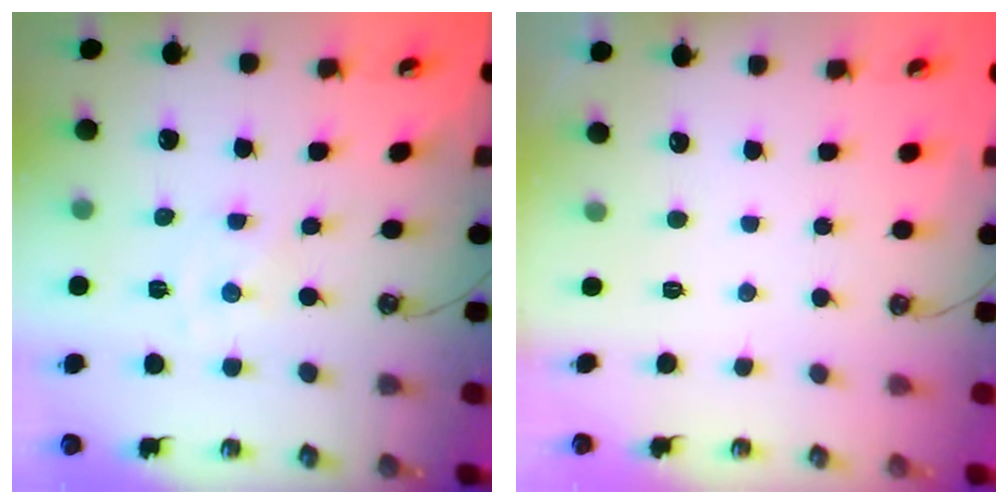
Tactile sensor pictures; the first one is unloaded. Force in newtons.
{"total": 0.0}